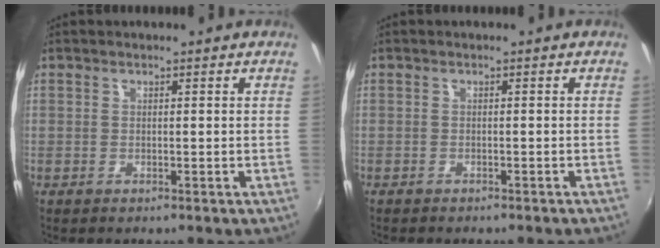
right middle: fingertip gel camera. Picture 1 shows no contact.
{"total": 1.6, "force": [-1.5, 0.3, 0.6], "torque": [-0.018, -0.008, -0.021]}